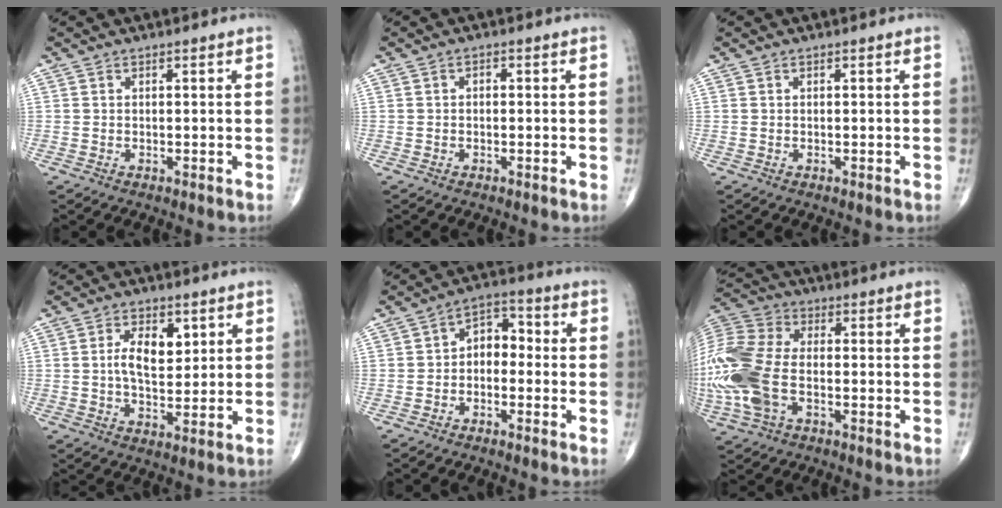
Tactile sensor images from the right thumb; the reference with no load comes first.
{"total": 1.0, "force": [0.0, 0.7, 0.8], "torque": [-0.011, 0.005, -0.003]}
{"total": 0.0}
{"total": 7.6, "force": [1.9, 4.3, 6.0], "torque": [-0.085, -0.009, 0.032]}
{"total": 6.3, "force": [-0.9, 4.4, 4.4], "torque": [-0.044, 0.034, -0.032]}
{"total": 19.2, "force": [-3.8, 11.0, 15.2], "torque": [-0.384, 0.012, -0.072]}